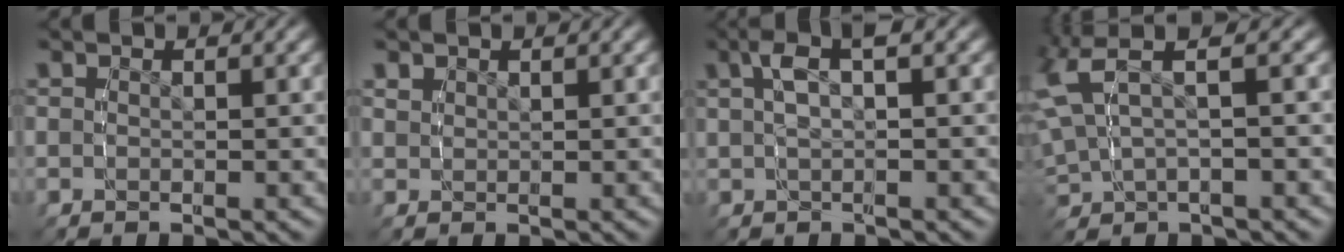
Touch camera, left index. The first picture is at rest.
{"total": 0.8, "force": [0.7, 0.2, 0.3], "torque": [-0.002, -0.003, 0.022]}
{"total": 4.1, "force": [1.5, 1.4, 3.6], "torque": [-0.058, 0.015, 0.025]}
{"total": 5.7, "force": [1.7, 3.5, 4.2], "torque": [-0.092, 0.011, 0.028]}